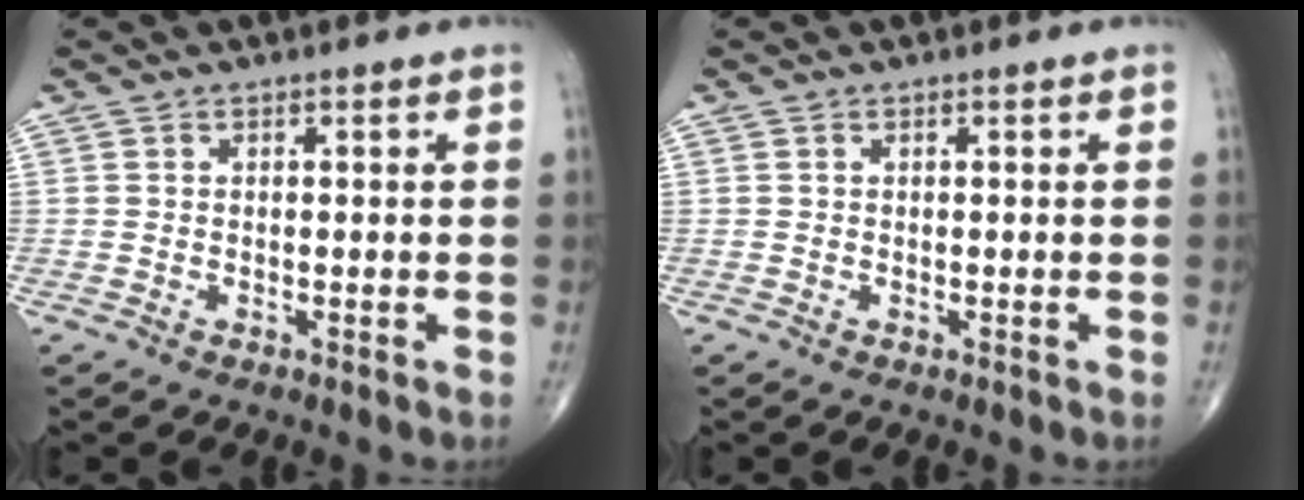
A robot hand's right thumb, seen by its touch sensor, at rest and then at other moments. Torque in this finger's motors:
{"motor_torque": [0.10, 0.24, -0.11, -0.02, 0.00]}